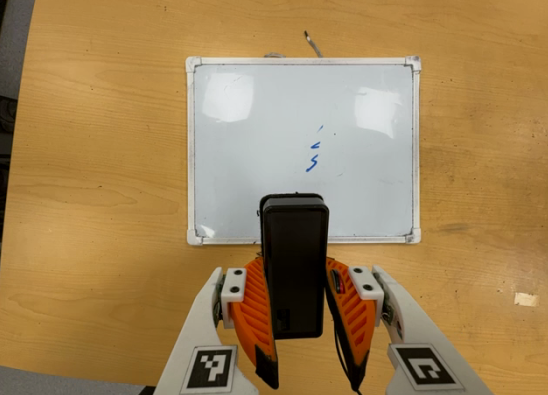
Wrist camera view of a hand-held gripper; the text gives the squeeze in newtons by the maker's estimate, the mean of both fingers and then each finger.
{"total": 5.4, "left": 4.8, "right": 5.9}